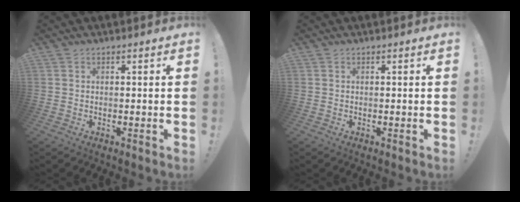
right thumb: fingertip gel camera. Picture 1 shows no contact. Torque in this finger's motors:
{"motor_torque": [0.18, -0.18, -0.31, 0.10, -0.08]}